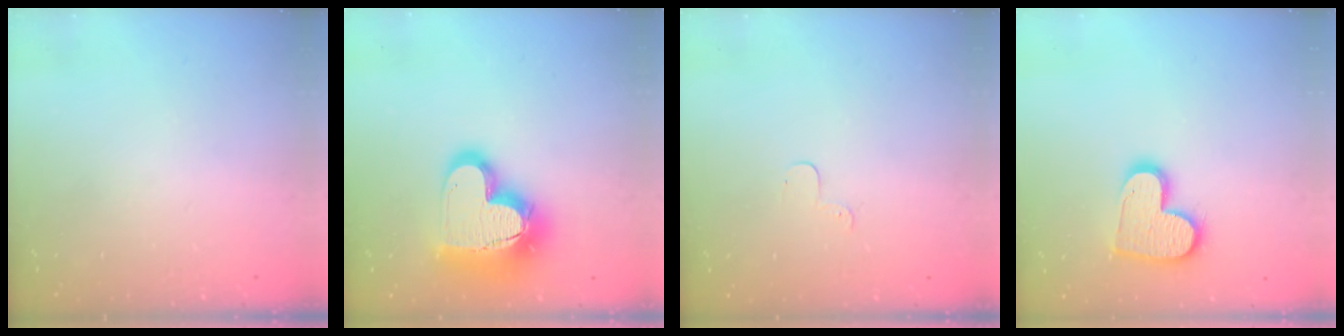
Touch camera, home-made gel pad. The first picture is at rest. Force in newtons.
{"total": 22.3, "press": 22.3, "slide": 1.7}
{"total": 2.9, "press": 2.8, "slide": 0.3}
{"total": 14.6, "press": 14.6, "slide": 1.2}